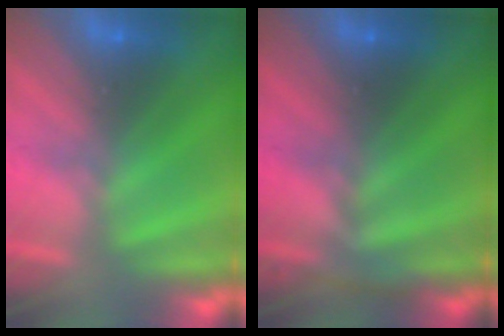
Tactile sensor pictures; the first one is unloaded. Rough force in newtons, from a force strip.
{"total": 3.5}